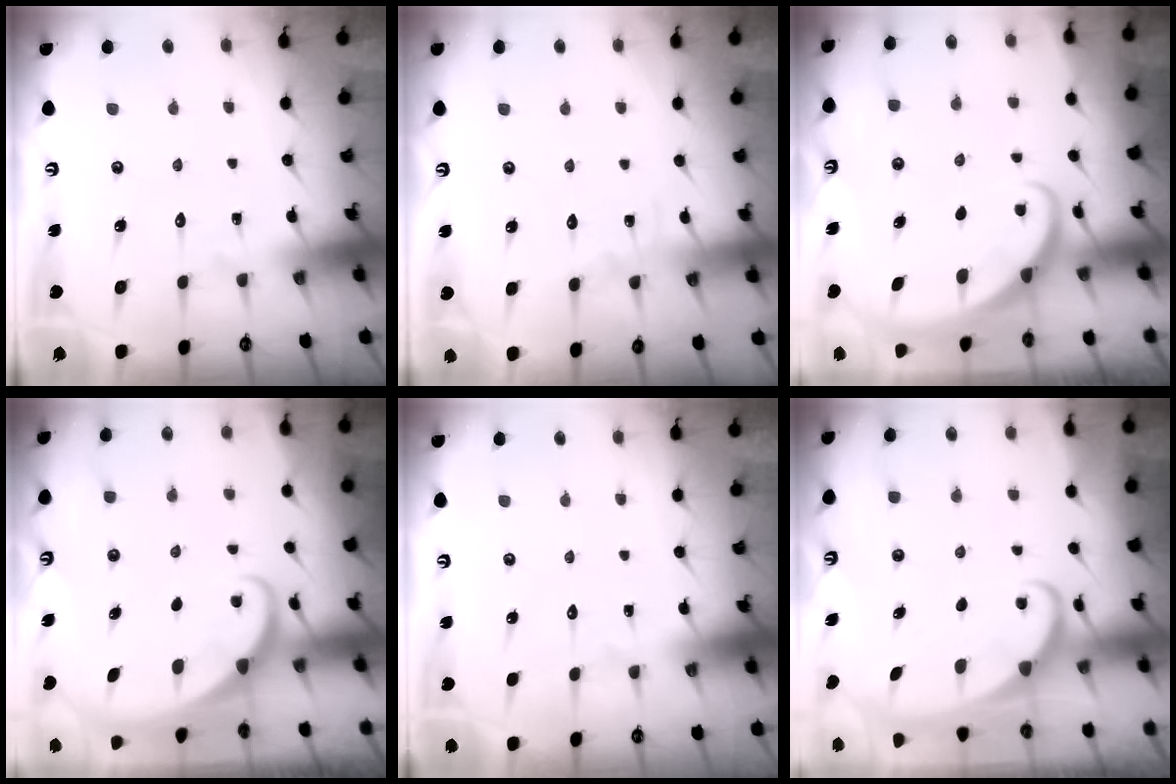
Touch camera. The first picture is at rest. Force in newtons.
{"total": 4.7, "press": 4.7, "slide": 0.5}
{"total": 2.2, "press": 2.2, "slide": 0.1}
{"total": 1.6, "press": 1.6, "slide": 0.1}
{"total": 0.0}
{"total": 2.0, "press": 2.0, "slide": 0.3}